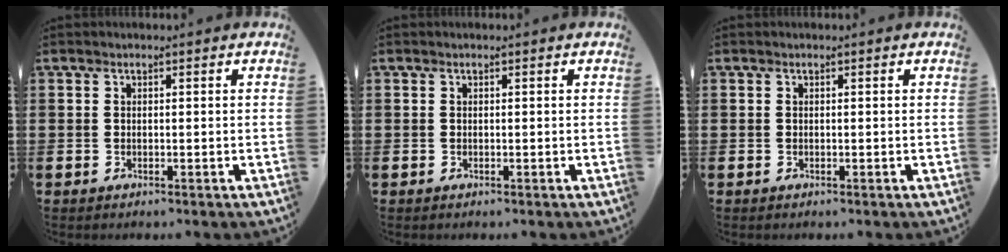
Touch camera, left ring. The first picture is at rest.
{"total": 0.0}
{"total": 0.0}